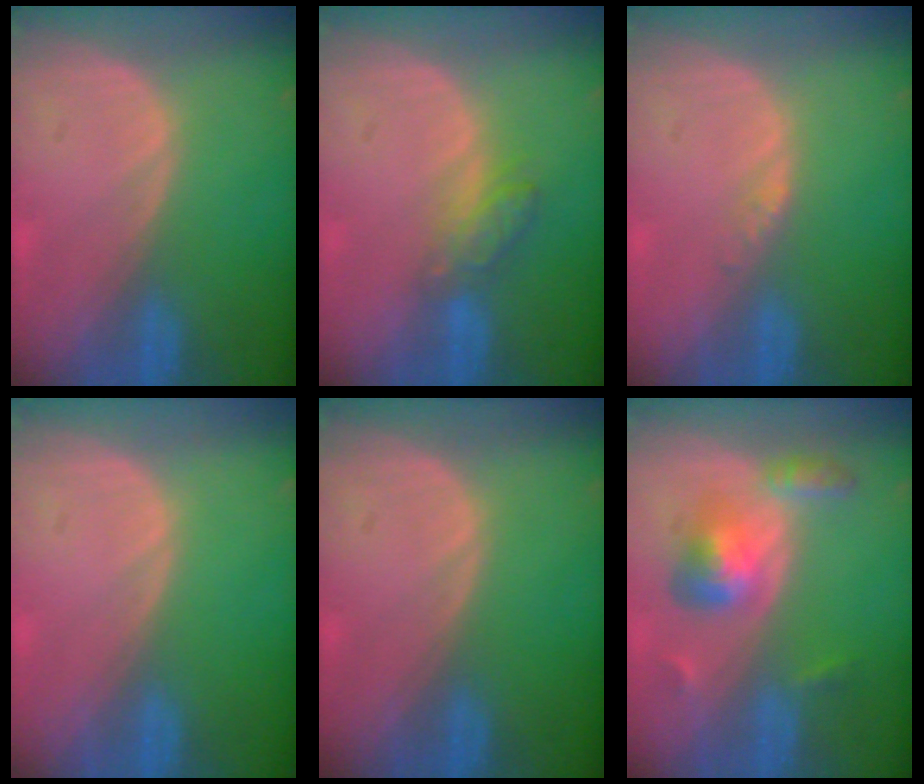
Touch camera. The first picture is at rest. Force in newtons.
{"total": 4.4, "press": 4.1, "slide": 1.6}
{"total": 1.1, "press": 1.1, "slide": 0.1}
{"total": 0.0}
{"total": 0.0}
{"total": 6.1, "press": 5.5, "slide": 2.7}